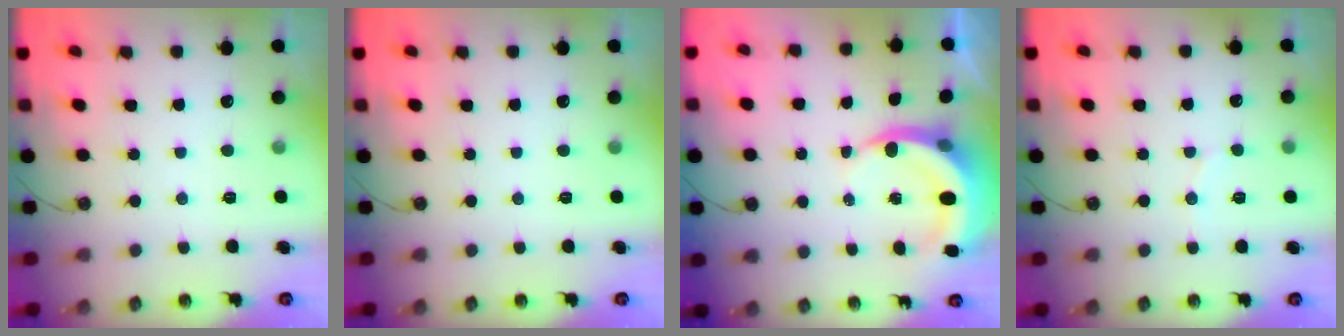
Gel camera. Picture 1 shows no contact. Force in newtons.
{"total": 0.0}
{"total": 7.3, "press": 7.2, "slide": 1.0}
{"total": 5.9, "press": 5.9, "slide": 0.4}